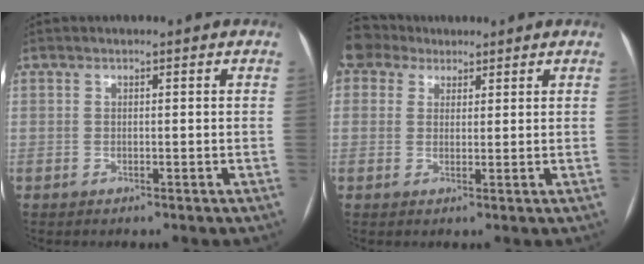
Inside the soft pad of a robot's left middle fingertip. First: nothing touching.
{"total": 3.6, "force": [3.0, 2.0, -0.4], "torque": [0.000, 0.019, 0.058]}